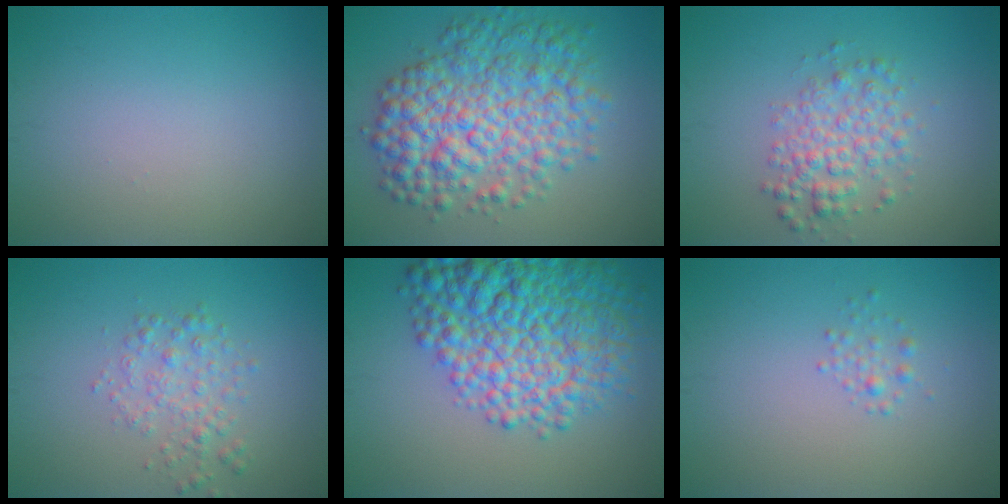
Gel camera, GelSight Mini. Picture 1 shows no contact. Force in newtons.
{"total": 8.8, "press": 8.8, "slide": 0.1}
{"total": 3.5, "press": 3.5, "slide": 0.1}
{"total": 2.4, "press": 2.4, "slide": 0.1}
{"total": 11.3, "press": 11.2, "slide": 0.4}
{"total": 1.0, "press": 1.0, "slide": 0.0}